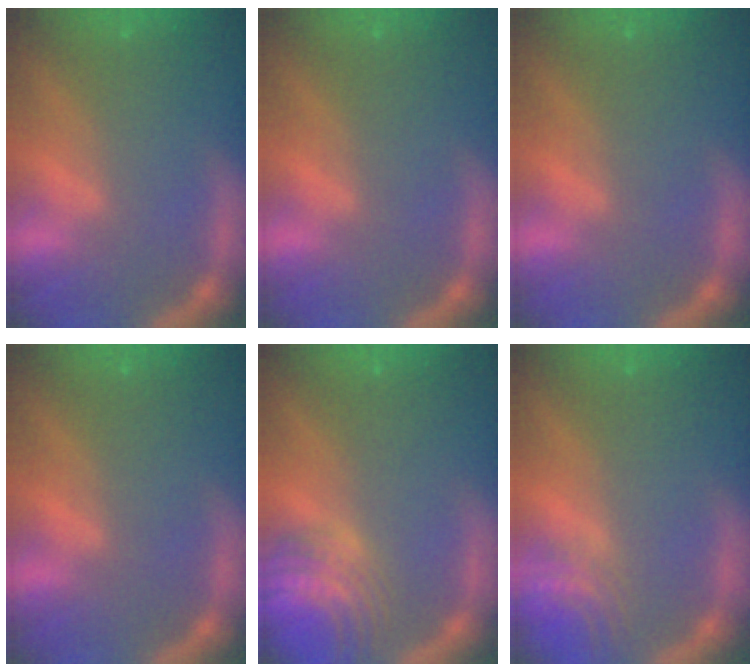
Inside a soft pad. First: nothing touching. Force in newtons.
{"total": 0.0}
{"total": 0.0}
{"total": 0.0}
{"total": 7.0}
{"total": 3.0}